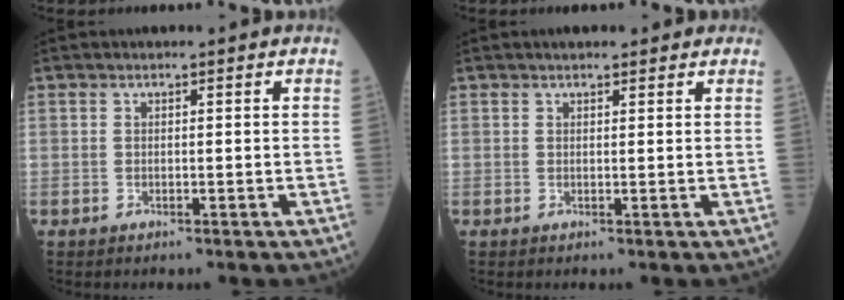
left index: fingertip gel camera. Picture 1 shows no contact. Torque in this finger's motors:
{"motor_torque": [0.57, -0.43, 0.03, 0.04]}